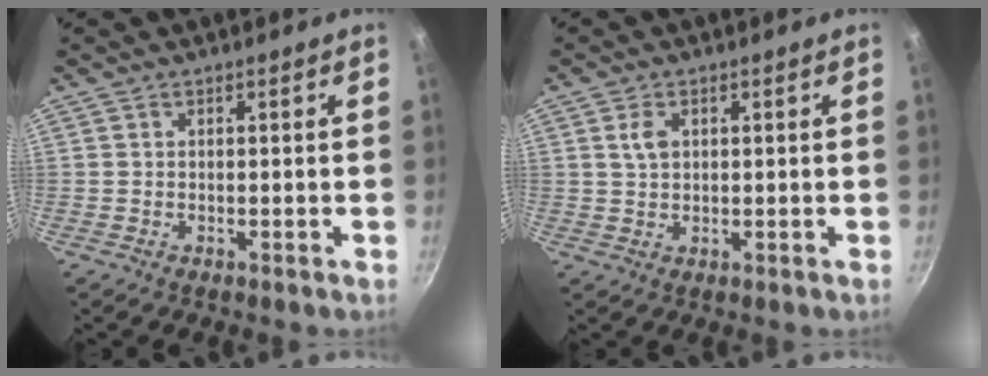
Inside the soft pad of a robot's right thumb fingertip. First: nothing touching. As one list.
[{"total": 3.1, "force": [1.0, 2.0, 2.1], "torque": [-0.034, 0.001, 0.018]}]